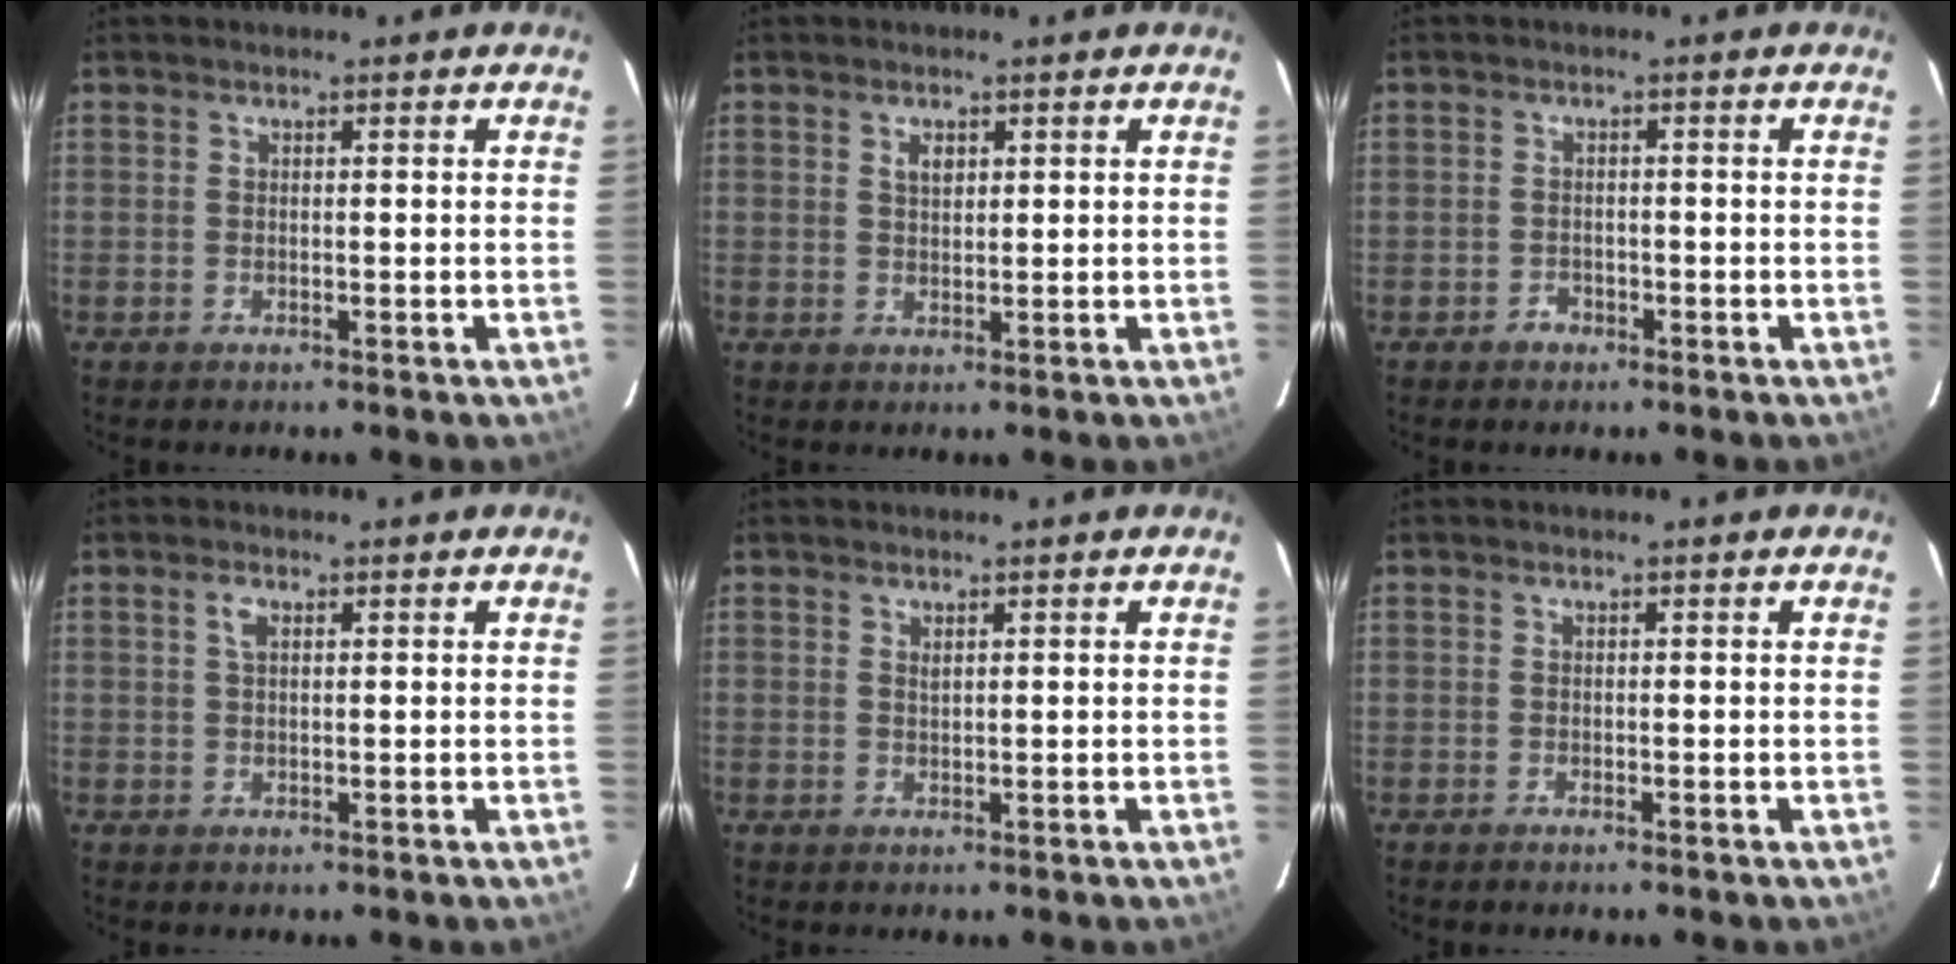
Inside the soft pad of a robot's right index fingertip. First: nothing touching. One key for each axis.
{"total": 2.1, "fx": 0.9, "fy": 1.3, "fz": 1.4, "tx": -0.022, "ty": 0.003, "tz": 0.016}
{"total": 2.1, "fx": -1.2, "fy": 1.7, "fz": 0.1, "tx": -0.004, "ty": 0.008, "tz": -0.018}
{"total": 1.7, "fx": 0.7, "fy": 0.9, "fz": 1.3, "tx": -0.027, "ty": 0.004, "tz": 0.011}
{"total": 0.6, "fx": 0.5, "fy": 0.1, "fz": 0.4, "tx": -0.008, "ty": 0.001, "tz": 0.009}
{"total": 0.0}